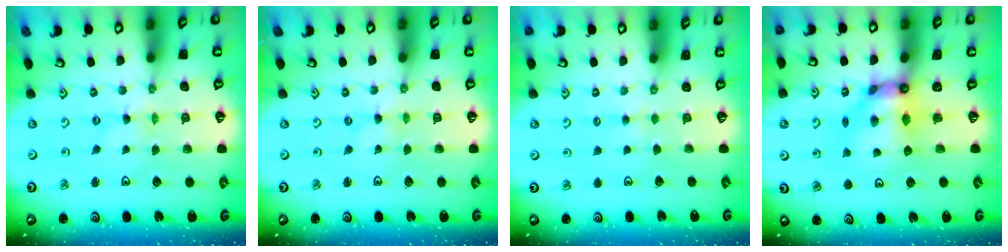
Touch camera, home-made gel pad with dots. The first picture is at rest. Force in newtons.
{"total": 0.0}
{"total": 2.8, "press": 2.8, "slide": 0.3}
{"total": 9.1, "press": 9.0, "slide": 0.8}